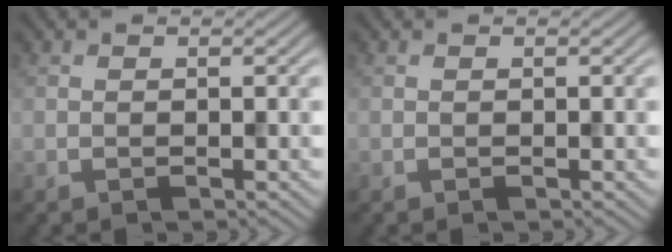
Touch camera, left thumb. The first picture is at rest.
{"total": 0.0}